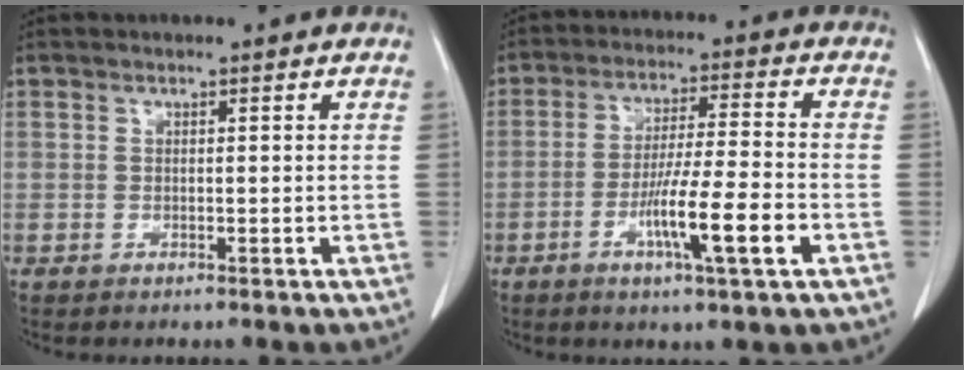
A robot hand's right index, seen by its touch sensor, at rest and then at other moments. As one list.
[{"total": 10.6, "force": [-4.0, 0.0, 9.9], "torque": [-0.172, -0.011, -0.071]}]